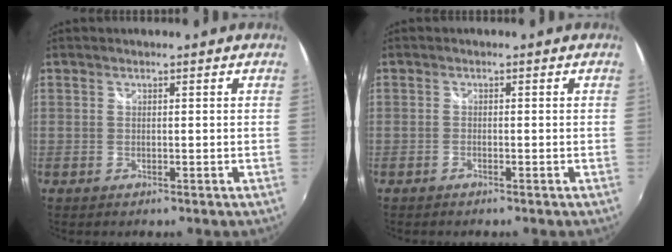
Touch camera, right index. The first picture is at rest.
{"total": 0.5, "force": [-0.5, 0.2, 0.2], "torque": [-0.008, -0.002, -0.013]}